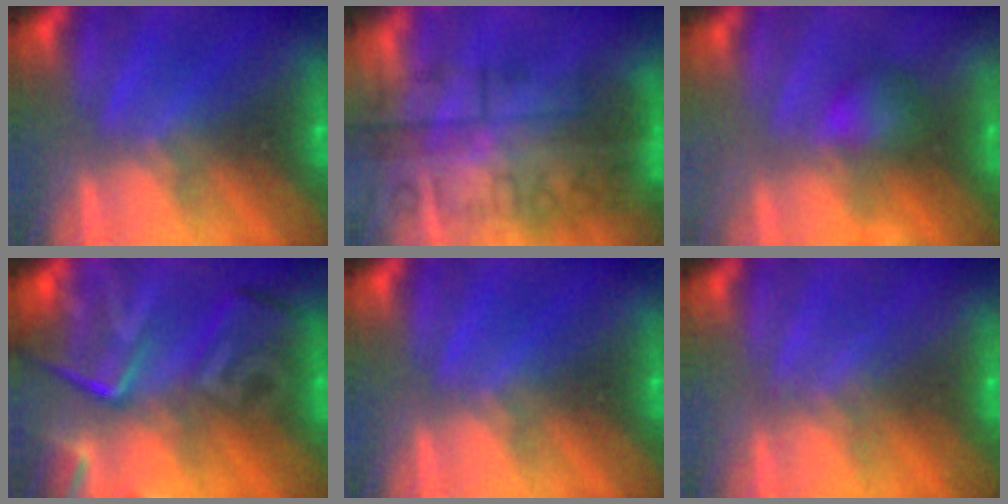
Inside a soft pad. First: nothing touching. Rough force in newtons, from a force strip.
{"total": 9.2}
{"total": 2.9}
{"total": 9.0}
{"total": 0.0}
{"total": 2.0}